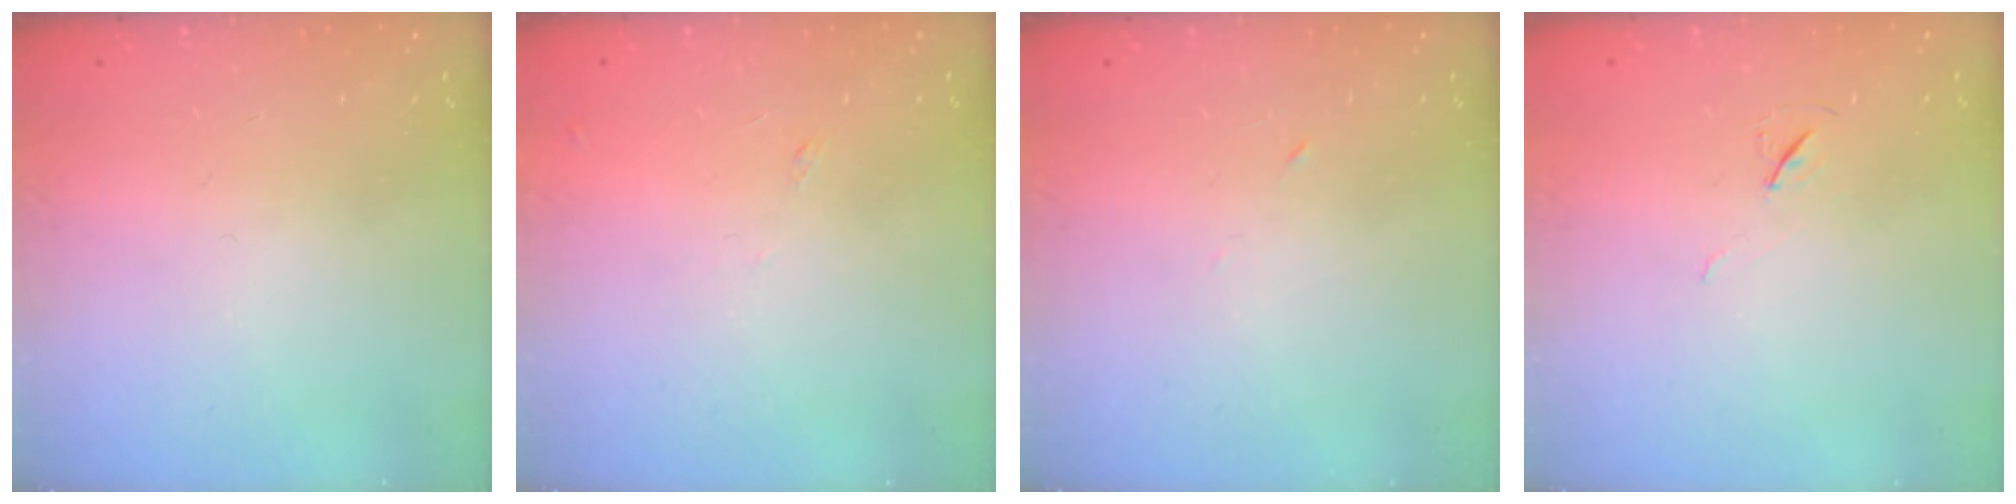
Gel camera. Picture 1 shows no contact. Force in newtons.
{"total": 5.8, "press": 5.7, "slide": 0.8}
{"total": 2.7, "press": 2.5, "slide": 1.0}
{"total": 6.4, "press": 5.8, "slide": 2.5}